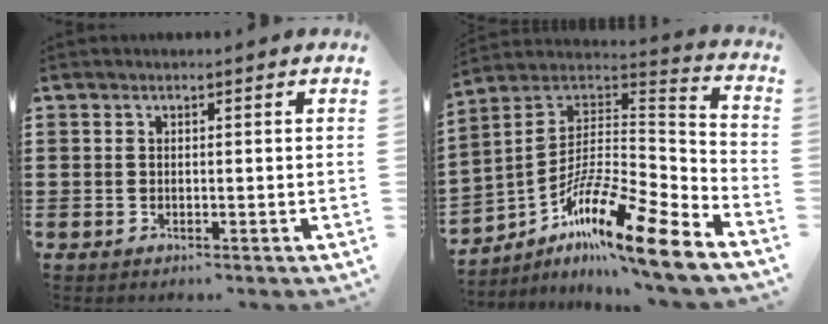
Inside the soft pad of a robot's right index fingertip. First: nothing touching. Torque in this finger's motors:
{"motor_torque": [-0.60, 0.02, 0.23, 0.05]}